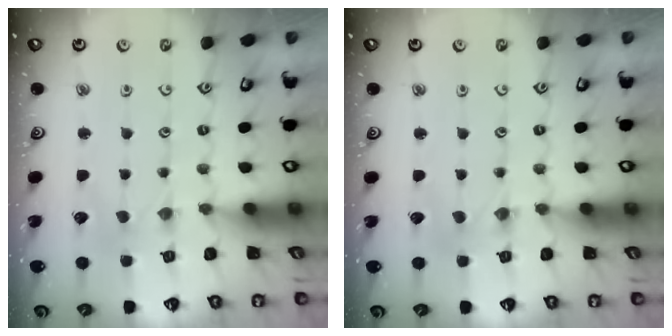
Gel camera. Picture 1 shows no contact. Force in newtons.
{"total": 0.0}